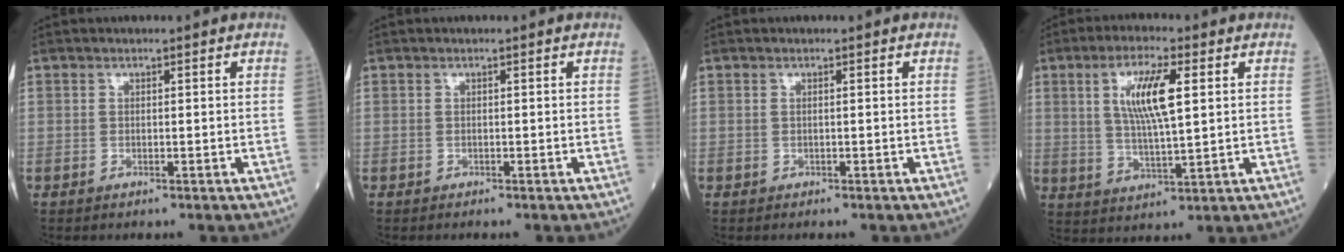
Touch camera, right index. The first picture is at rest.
{"total": 0.0}
{"total": 0.0}
{"total": 9.2, "force": [2.7, 1.5, 8.6], "torque": [-0.163, 0.001, 0.051]}